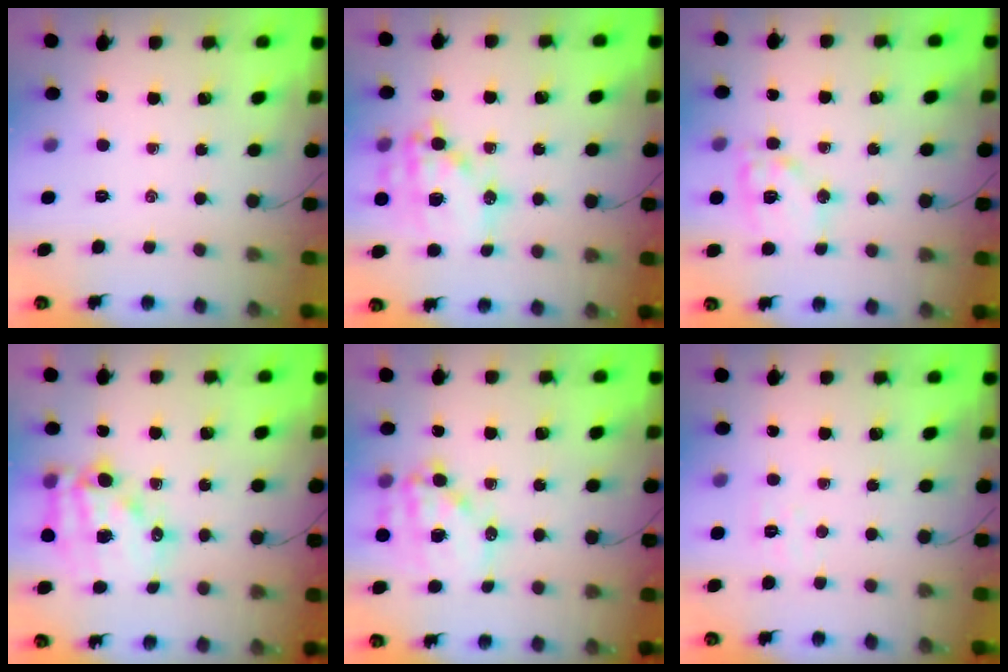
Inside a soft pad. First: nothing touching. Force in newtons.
{"total": 19.0, "press": 18.6, "slide": 3.7}
{"total": 13.4, "press": 13.3, "slide": 1.9}
{"total": 16.5, "press": 16.1, "slide": 3.4}
{"total": 14.0, "press": 13.8, "slide": 2.8}
{"total": 3.9, "press": 3.8, "slide": 0.8}